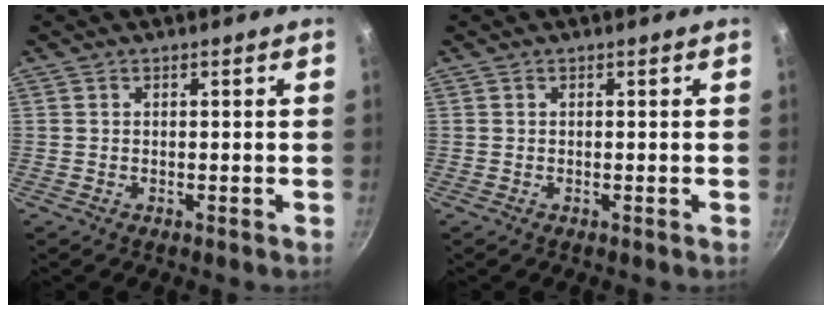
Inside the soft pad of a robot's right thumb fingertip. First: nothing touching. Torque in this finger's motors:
{"motor_torque": [-0.05, 0.05, 0.00, 0.00, 0.00]}